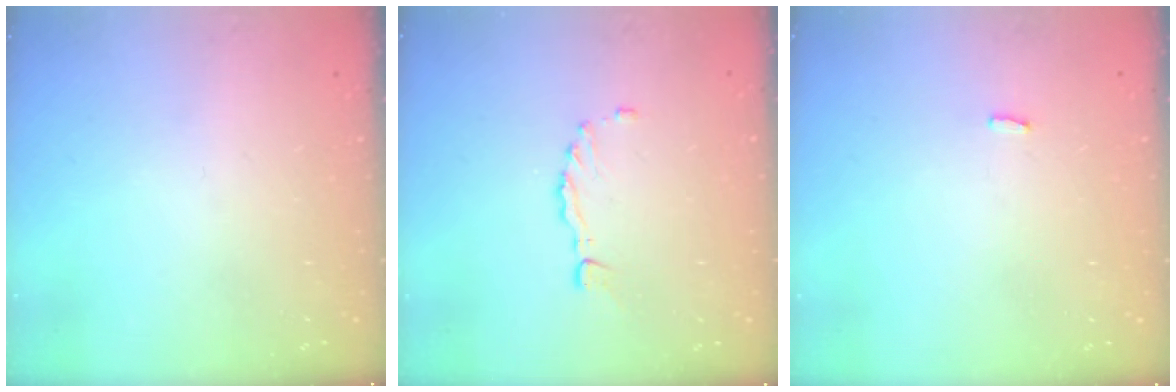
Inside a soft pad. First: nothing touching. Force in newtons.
{"total": 1.6, "press": 1.6, "slide": 0.2}
{"total": 2.6, "press": 2.6, "slide": 0.1}